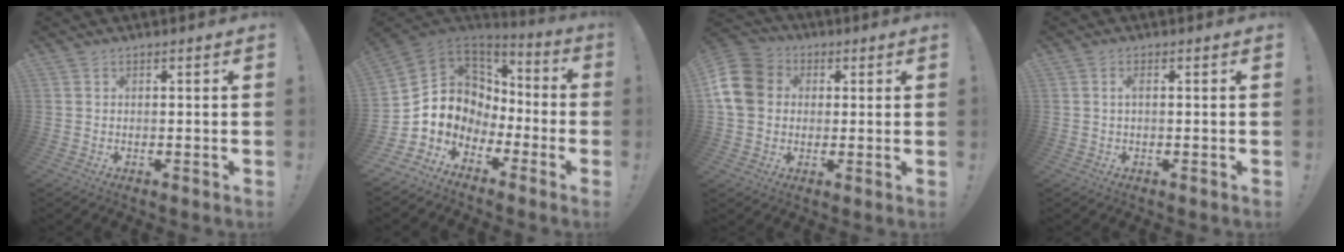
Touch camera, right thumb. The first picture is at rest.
{"total": 6.5, "force": [-0.9, 6.3, 1.2], "torque": [-0.023, -0.022, -0.004]}
{"total": 13.0, "force": [1.8, 10.8, 6.9], "torque": [-0.123, 0.012, 0.040]}
{"total": 1.7, "force": [0.1, 0.3, 1.7], "torque": [-0.038, 0.007, 0.002]}